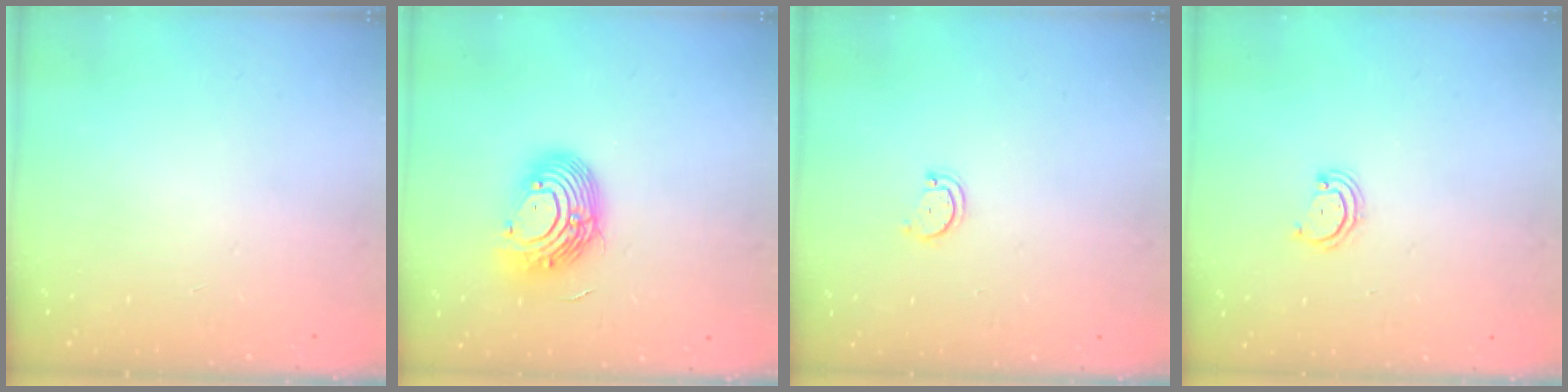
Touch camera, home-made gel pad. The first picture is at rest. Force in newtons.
{"total": 12.4, "press": 12.3, "slide": 1.8}
{"total": 2.8, "press": 2.8, "slide": 0.3}
{"total": 3.3, "press": 3.3, "slide": 0.5}